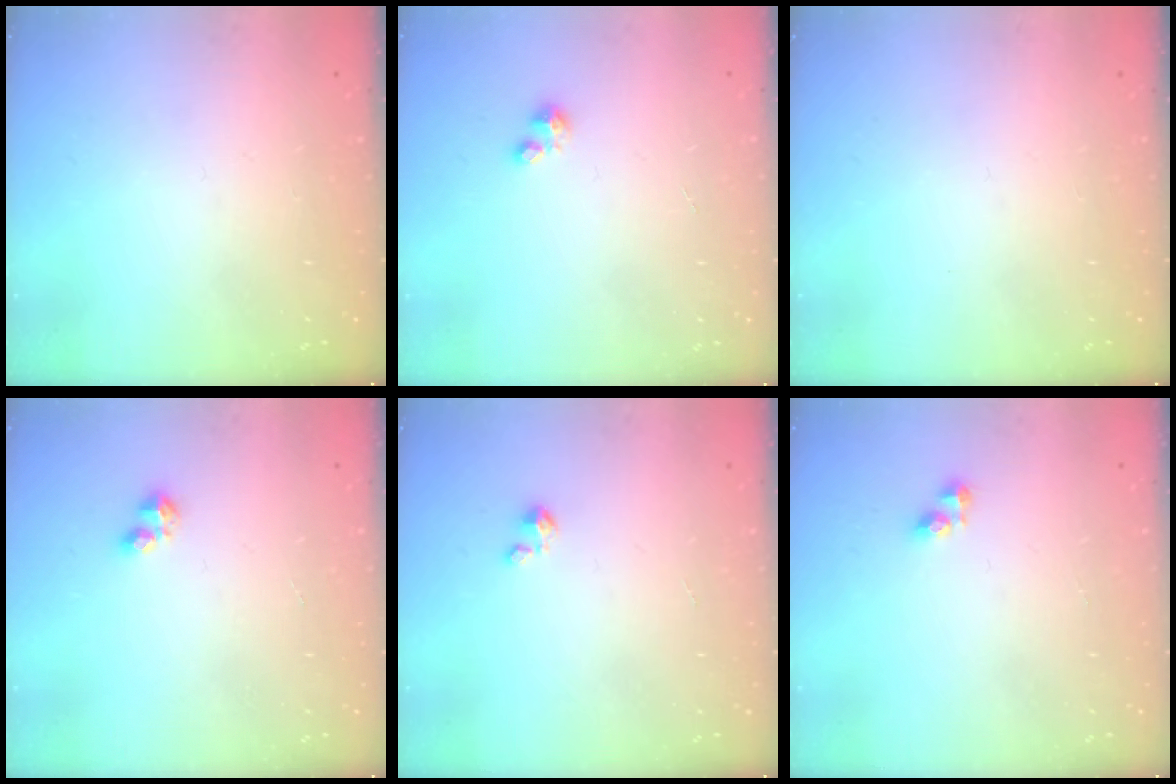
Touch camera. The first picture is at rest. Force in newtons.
{"total": 0.9, "press": 0.9, "slide": 0.1}
{"total": 0.0}
{"total": 3.3, "press": 3.2, "slide": 0.7}
{"total": 1.5, "press": 1.5, "slide": 0.1}
{"total": 3.3, "press": 3.3, "slide": 0.4}